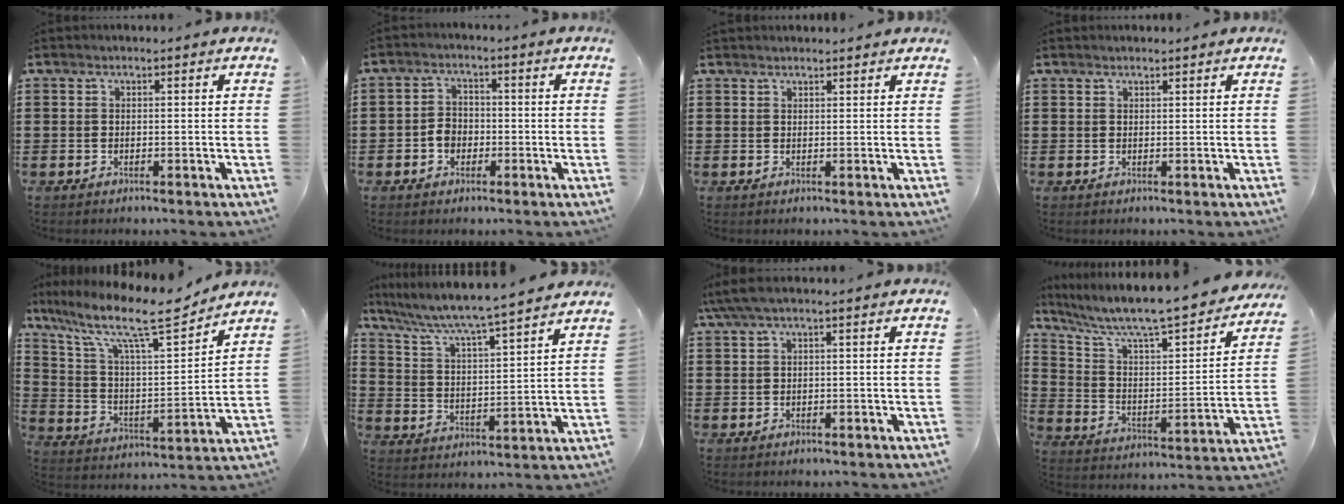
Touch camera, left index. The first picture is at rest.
{"total": 3.2, "force": [-1.1, 2.6, 1.6], "torque": [-0.034, 0.006, -0.024]}
{"total": 1.2, "force": [1.2, 0.2, 0.2], "torque": [-0.005, 0.001, 0.024]}
{"total": 0.7, "force": [0.7, 0.1, 0.2], "torque": [-0.006, 0.000, 0.013]}
{"total": 12.9, "force": [9.7, 2.6, 8.2], "torque": [-0.186, -0.053, 0.161]}
{"total": 4.9, "force": [4.4, -0.7, 2.1], "torque": [-0.064, -0.041, 0.064]}
{"total": 2.4, "force": [0.2, 0.4, 2.4], "torque": [-0.049, -0.004, 0.001]}
{"total": 8.7, "force": [7.6, 0.9, 4.0], "torque": [-0.104, -0.066, 0.123]}